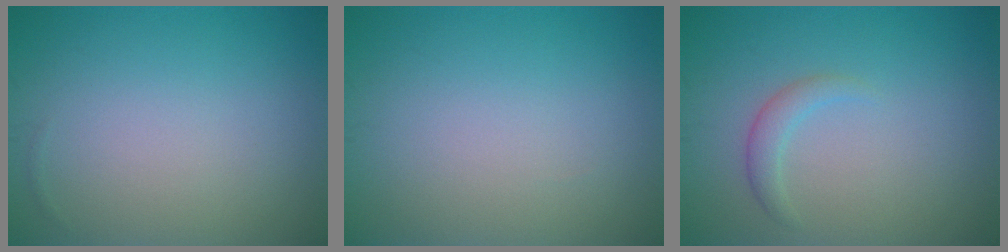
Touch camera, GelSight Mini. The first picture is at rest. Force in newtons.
{"total": 0.0}
{"total": 1.5, "press": 1.5, "slide": 0.2}